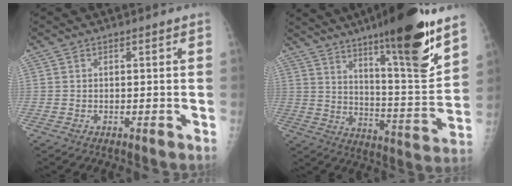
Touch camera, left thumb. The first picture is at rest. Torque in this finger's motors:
{"motor_torque": [2.92, 1.36, 1.81, -0.96, 0.43]}